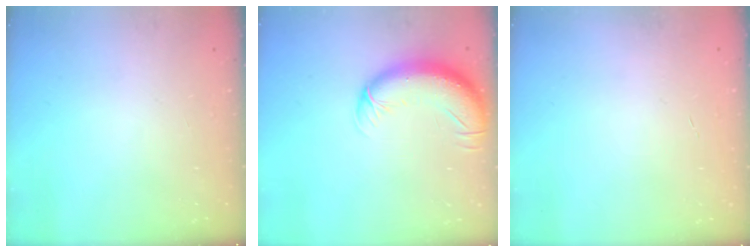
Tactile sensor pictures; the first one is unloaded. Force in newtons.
{"total": 11.3, "press": 11.0, "slide": 2.9}
{"total": 0.0}